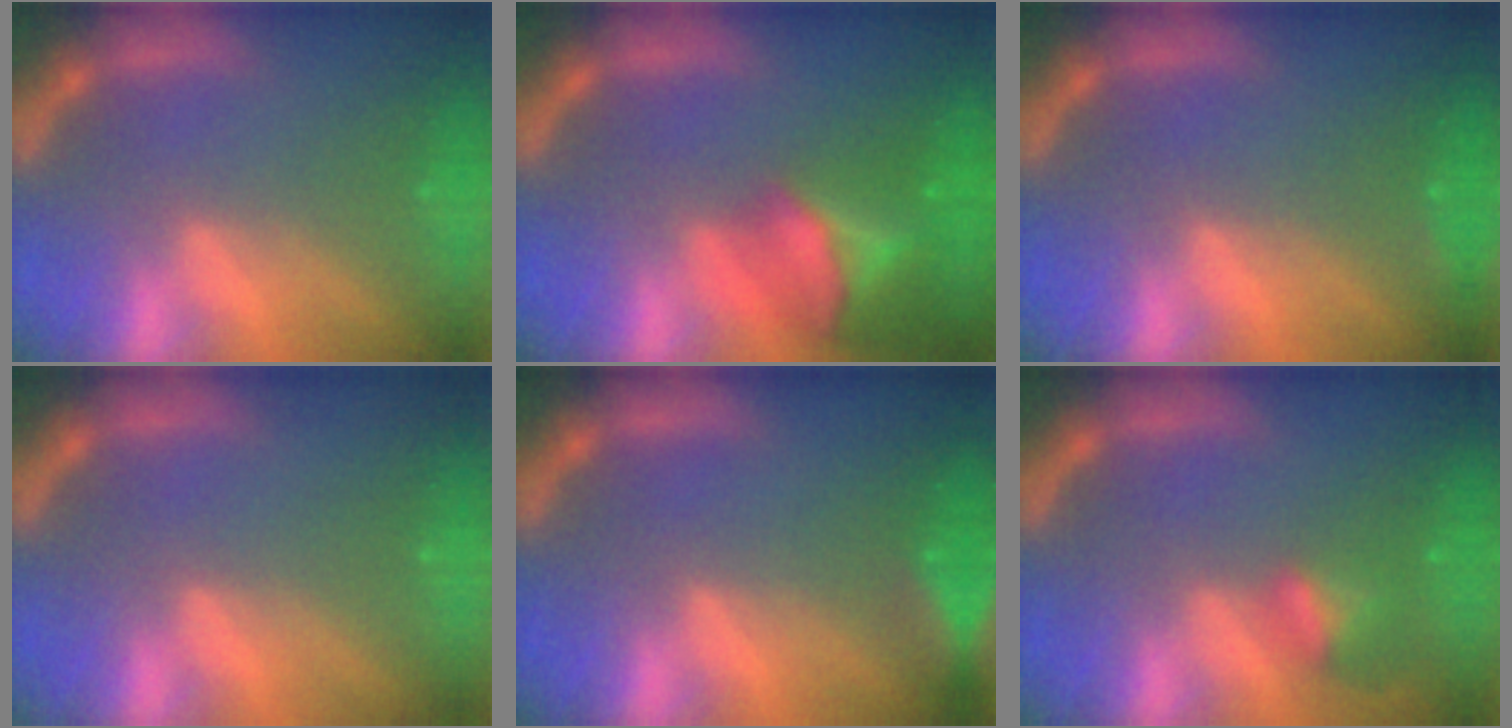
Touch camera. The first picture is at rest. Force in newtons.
{"total": 8.9}
{"total": 0.9}
{"total": 0.0}
{"total": 4.4}
{"total": 2.9}